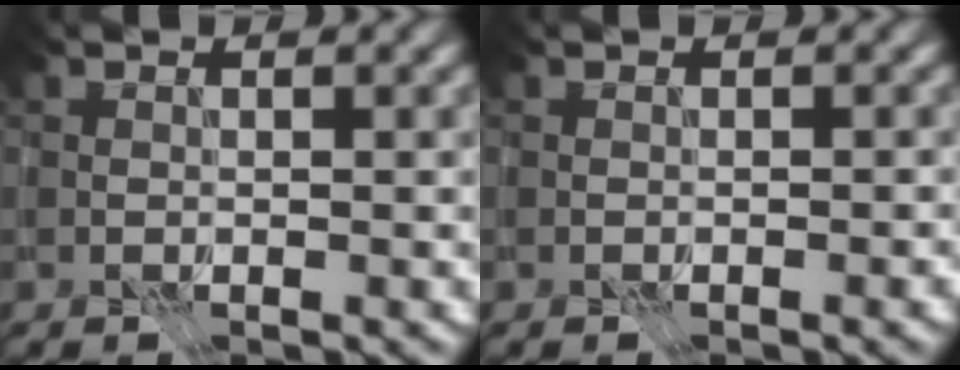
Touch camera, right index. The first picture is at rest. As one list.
[{"total": 0.7, "force": [-0.4, 0.1, 0.6], "torque": [-0.009, 0.001, -0.007]}]